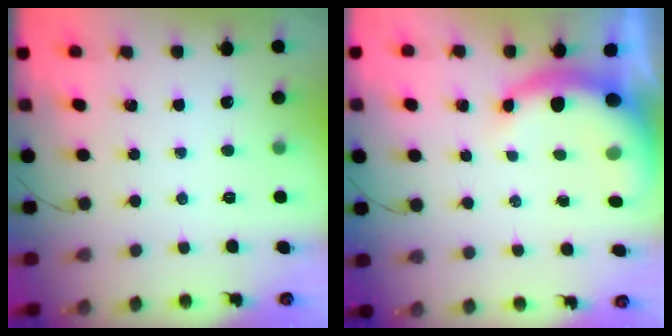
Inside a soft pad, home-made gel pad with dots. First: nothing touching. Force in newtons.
{"total": 8.2, "press": 8.1, "slide": 1.4}